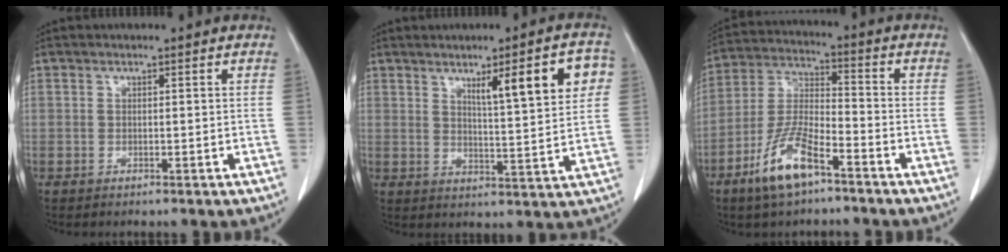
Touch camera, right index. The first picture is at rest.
{"total": 10.4, "force": [4.3, 1.1, 9.4], "torque": [-0.131, 0.005, 0.062]}
{"total": 10.7, "force": [-6.5, 2.8, 8.1], "torque": [-0.177, -0.010, -0.125]}